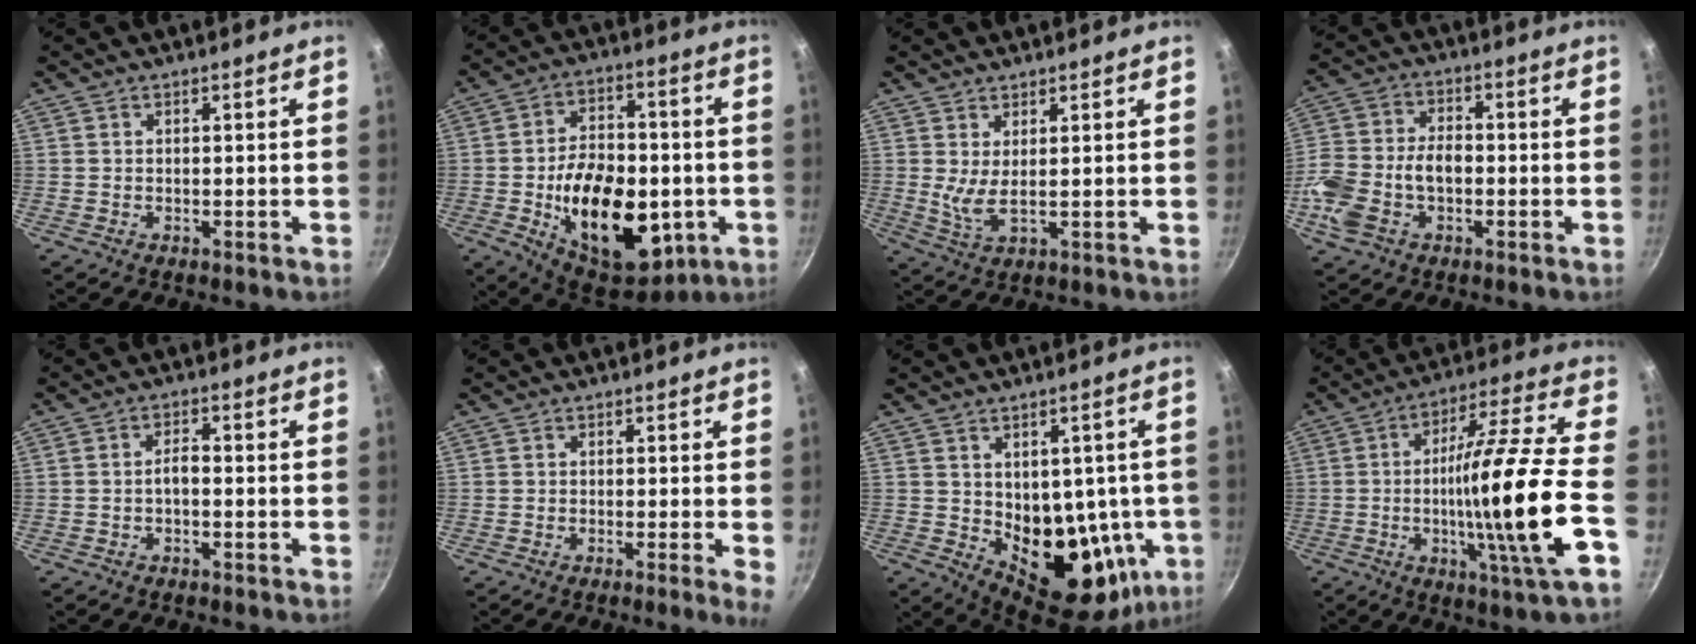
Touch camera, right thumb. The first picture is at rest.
{"total": 23.1, "force": [-4.6, 14.1, 17.7], "torque": [-0.241, 0.014, -0.056]}
{"total": 4.0, "force": [1.4, 1.1, 3.6], "torque": [-0.072, -0.026, 0.028]}
{"total": 13.2, "force": [-3.2, 8.6, 9.4], "torque": [-0.182, 0.033, -0.069]}
{"total": 2.5, "force": [-0.9, 1.2, 2.1], "torque": [-0.031, 0.018, -0.018]}
{"total": 2.5, "force": [-0.5, 0.0, 2.4], "torque": [-0.036, -0.006, -0.012]}
{"total": 18.7, "force": [-1.2, 12.1, 14.1], "torque": [-0.136, -0.023, 0.006]}
{"total": 21.0, "force": [-4.9, 1.8, 20.4], "torque": [-0.310, 0.025, -0.084]}